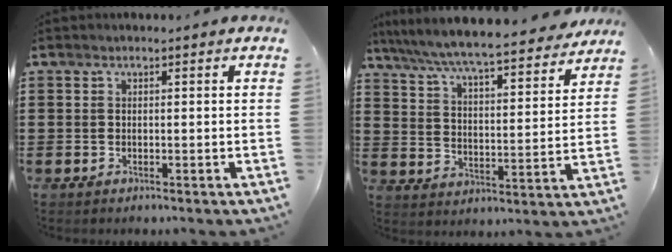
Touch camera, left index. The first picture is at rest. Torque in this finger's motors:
{"motor_torque": [2.14, 0.00, 1.05, 0.21]}